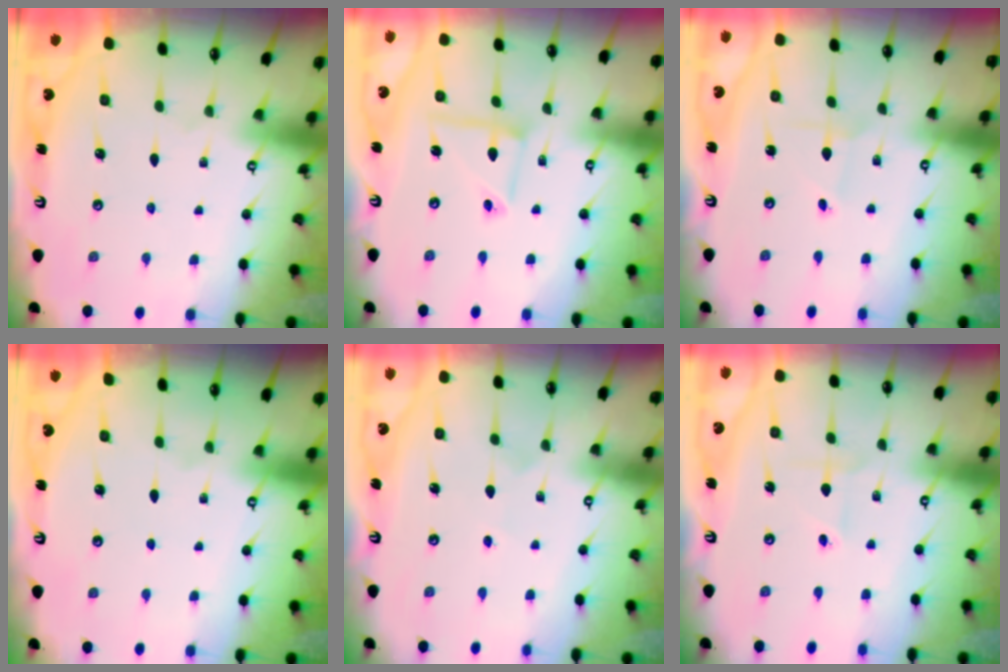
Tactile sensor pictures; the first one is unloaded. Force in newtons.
{"total": 7.7, "press": 7.7, "slide": 0.6}
{"total": 1.7, "press": 1.7, "slide": 0.1}
{"total": 0.0}
{"total": 2.8, "press": 2.6, "slide": 1.0}
{"total": 1.9, "press": 1.8, "slide": 0.4}